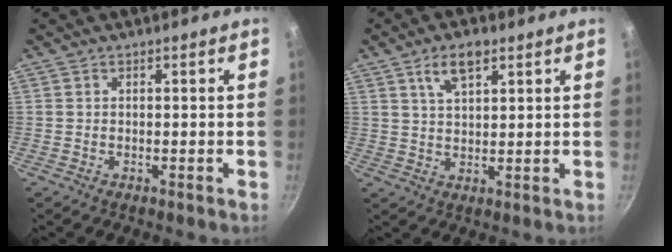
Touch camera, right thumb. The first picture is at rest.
{"total": 6.4, "force": [3.4, 2.9, 4.5], "torque": [-0.073, -0.010, 0.062]}